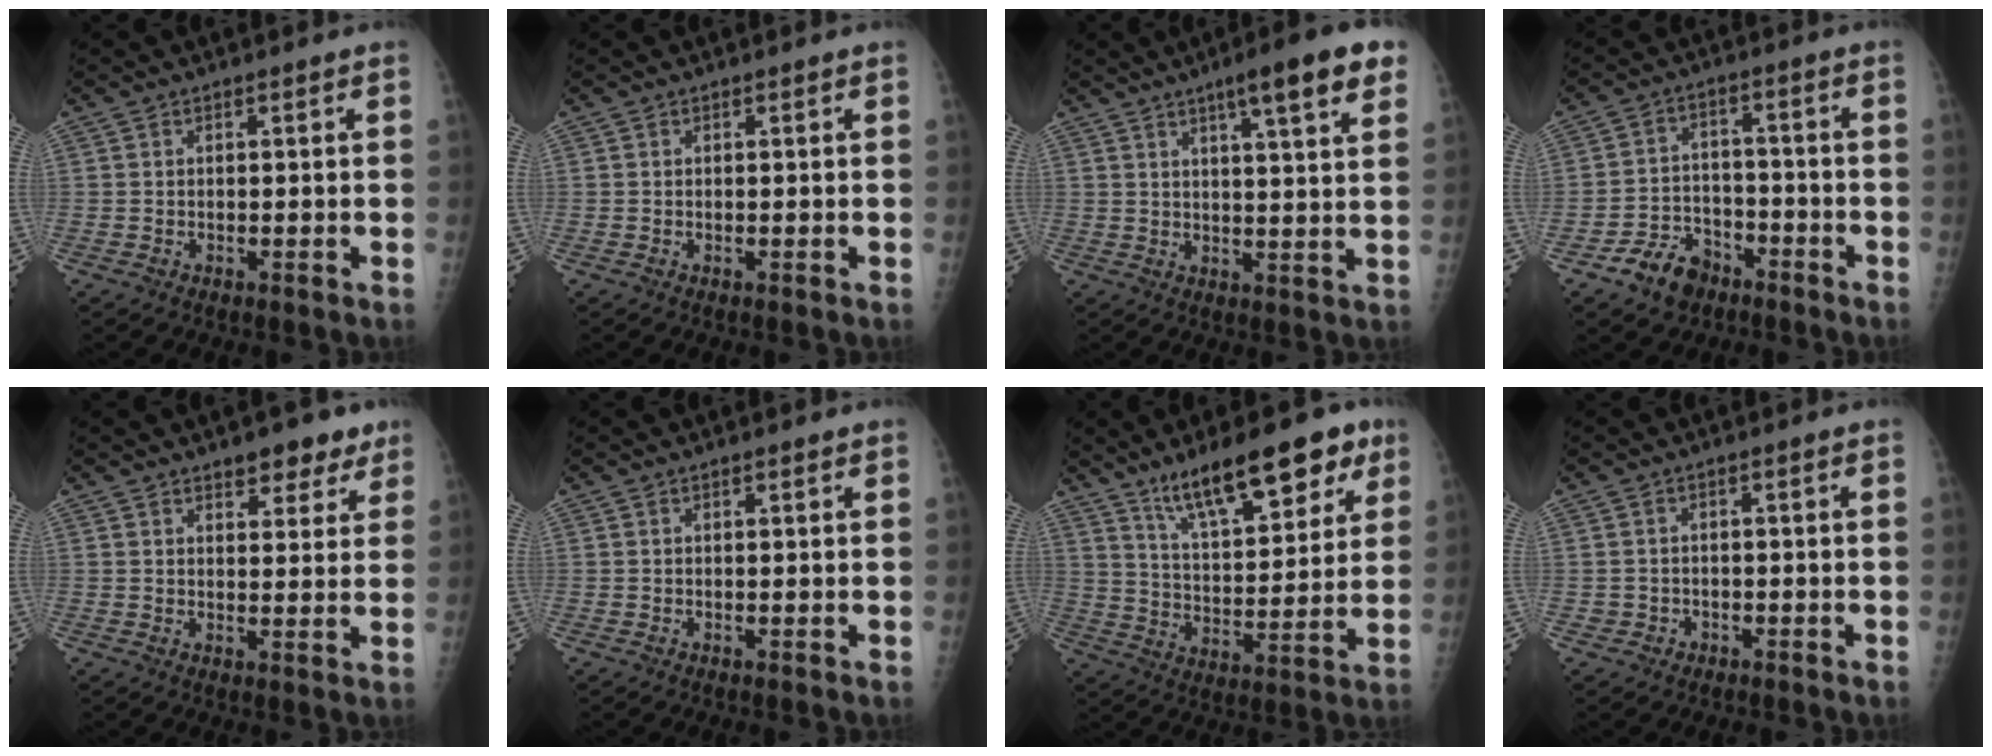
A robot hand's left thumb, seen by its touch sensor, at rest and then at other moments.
{"total": 0.0}
{"total": 12.0, "force": [6.8, 1.7, 9.8], "torque": [-0.127, -0.019, 0.090]}
{"total": 8.0, "force": [-5.2, 5.4, 2.7], "torque": [-0.023, 0.037, -0.088]}
{"total": 6.8, "force": [4.7, 3.2, 3.8], "torque": [-0.017, -0.022, 0.062]}
{"total": 0.7, "force": [0.5, 0.2, 0.5], "torque": [-0.006, 0.000, 0.007]}
{"total": 18.7, "force": [11.7, 6.5, 13.0], "torque": [-0.164, -0.043, 0.196]}
{"total": 1.5, "force": [-0.6, 1.3, 0.0], "torque": [0.006, 0.007, -0.011]}